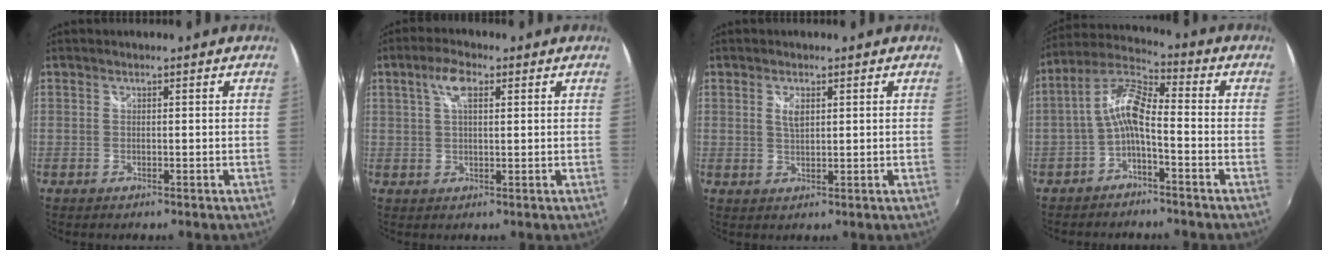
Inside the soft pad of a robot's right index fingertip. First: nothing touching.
{"total": 4.9, "force": [2.0, 1.9, 4.0], "torque": [-0.074, 0.010, 0.034]}
{"total": 2.5, "force": [1.0, 1.1, 2.0], "torque": [-0.036, 0.004, 0.020]}
{"total": 8.0, "force": [-2.6, 2.4, 7.2], "torque": [-0.167, 0.019, -0.051]}